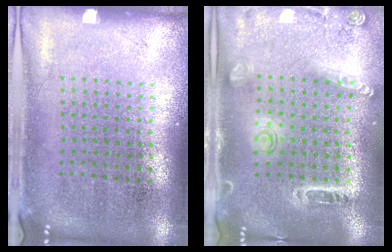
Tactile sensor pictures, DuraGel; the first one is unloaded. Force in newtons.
{"total": 1.5, "press": 1.4, "slide": 0.6}